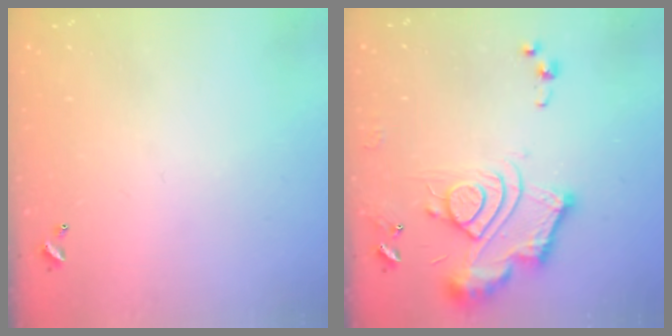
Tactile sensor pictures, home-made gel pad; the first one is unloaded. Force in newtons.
{"total": 14.1, "press": 14.1, "slide": 1.3}